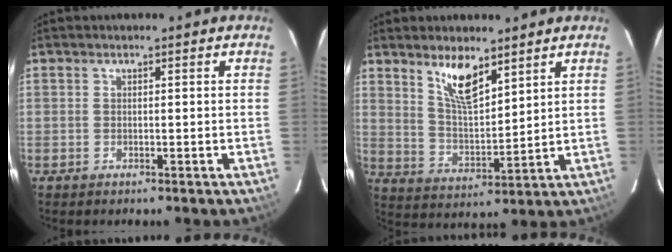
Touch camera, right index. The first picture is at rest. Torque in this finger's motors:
{"motor_torque": [0.21, 0.21, 0.48, 0.07]}